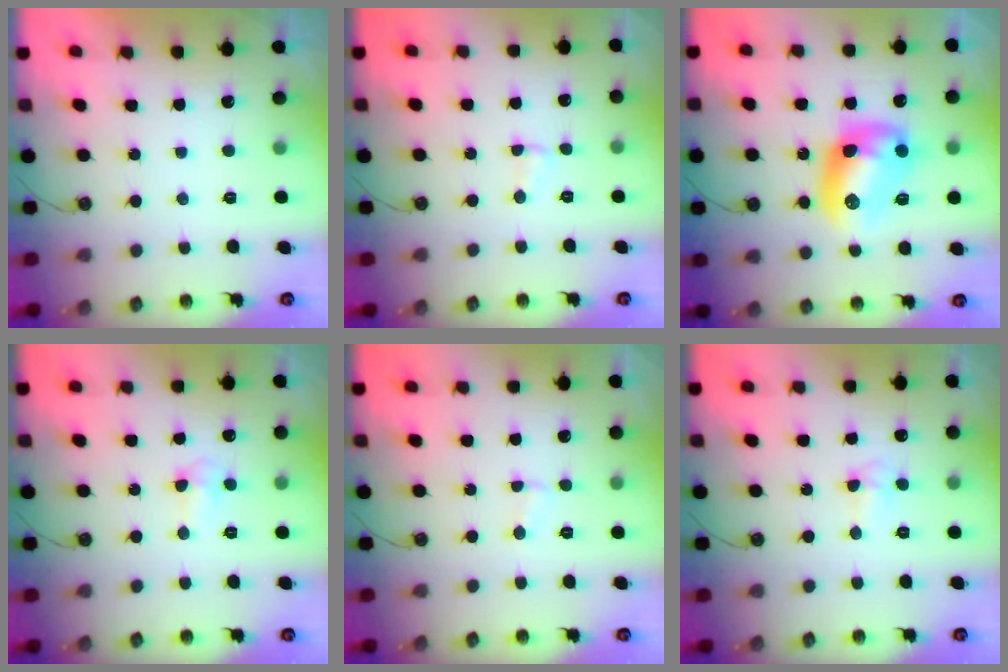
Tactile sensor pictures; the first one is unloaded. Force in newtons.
{"total": 1.8, "press": 1.7, "slide": 0.4}
{"total": 12.6, "press": 12.6, "slide": 0.9}
{"total": 4.7, "press": 4.6, "slide": 0.7}
{"total": 2.3, "press": 2.3, "slide": 0.2}
{"total": 4.2, "press": 4.1, "slide": 0.7}